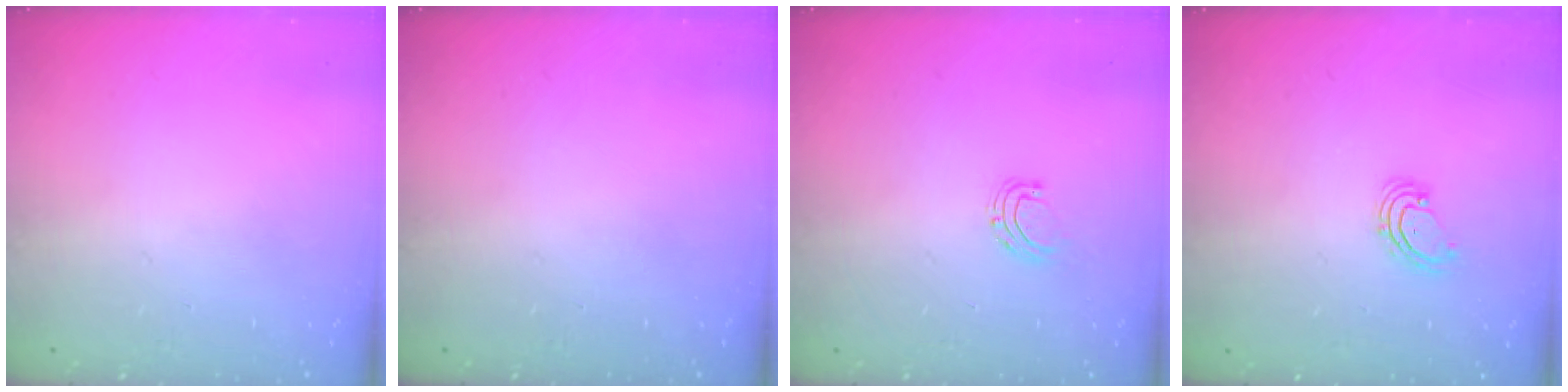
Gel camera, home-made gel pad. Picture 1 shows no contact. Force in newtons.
{"total": 0.0}
{"total": 4.5, "press": 4.5, "slide": 0.4}
{"total": 2.8, "press": 2.8, "slide": 0.2}